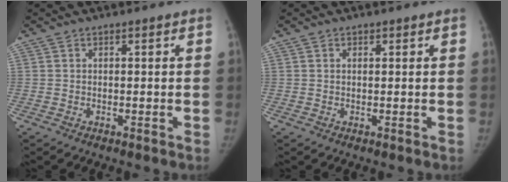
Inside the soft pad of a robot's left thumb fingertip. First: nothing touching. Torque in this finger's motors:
{"motor_torque": [0.03, 0.05, -0.22, 0.36, 0.02]}